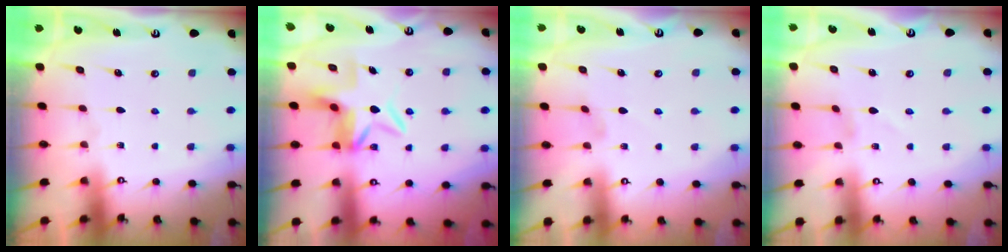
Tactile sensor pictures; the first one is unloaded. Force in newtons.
{"total": 6.7, "press": 6.3, "slide": 2.3}
{"total": 0.0}
{"total": 1.1, "press": 1.1, "slide": 0.1}